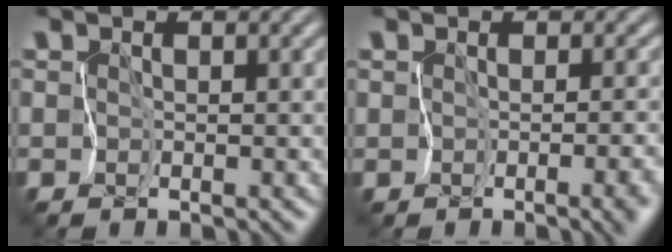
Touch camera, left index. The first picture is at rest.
{"total": 3.2, "force": [-1.7, 1.4, 2.3], "torque": [-0.005, -0.003, -0.010]}